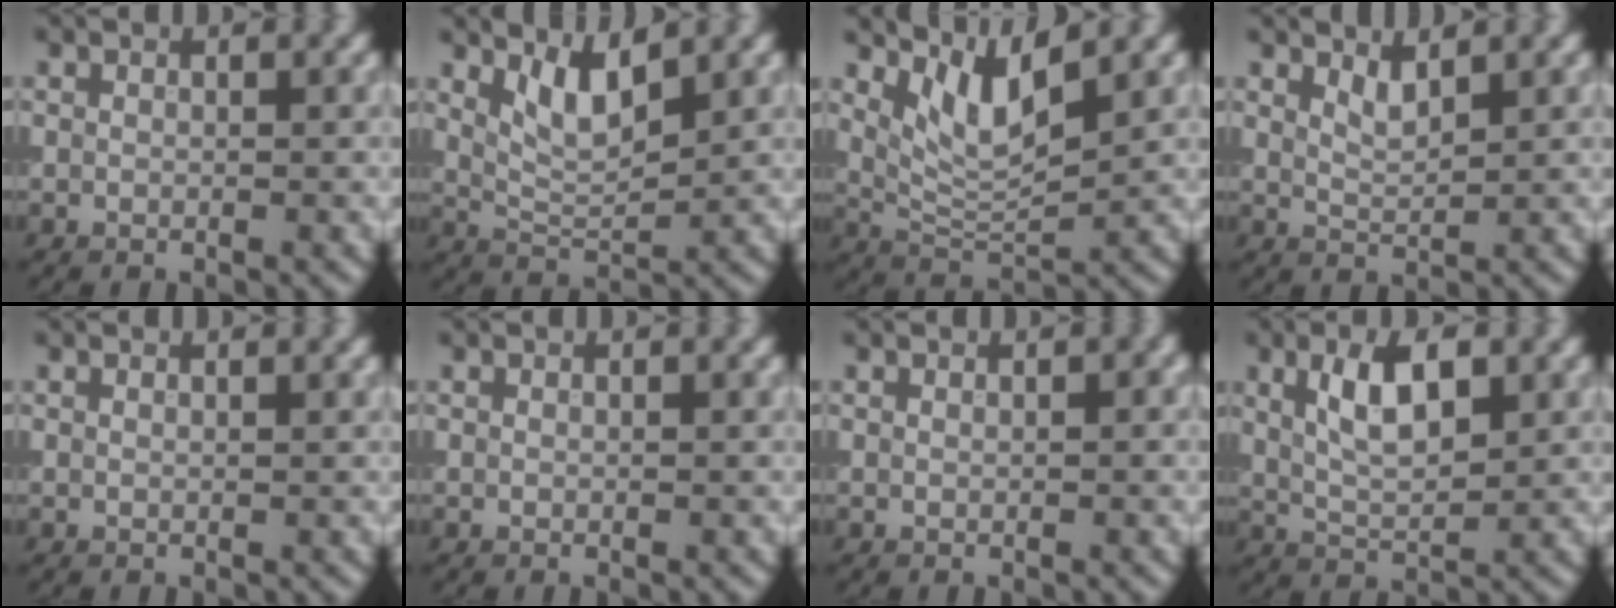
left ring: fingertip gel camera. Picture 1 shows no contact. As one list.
[{"total": 3.5, "force": [2.0, 1.1, 2.6], "torque": [-0.056, -0.007, 0.043]}, {"total": 4.5, "force": [2.5, 1.4, 3.4], "torque": [-0.077, -0.011, 0.054]}, {"total": 1.5, "force": [1.1, 0.4, 0.9], "torque": [-0.019, -0.005, 0.023]}, {"total": 0.6, "force": [0.5, 0.1, 0.3], "torque": [0.000, -0.001, 0.005]}, {"total": 0.0}, {"total": 0.5, "force": [0.2, 0.2, 0.5], "torque": [-0.004, 0.002, 0.004]}, {"total": 5.1, "force": [1.8, 2.1, 4.2], "torque": [-0.080, 0.005, 0.032]}]